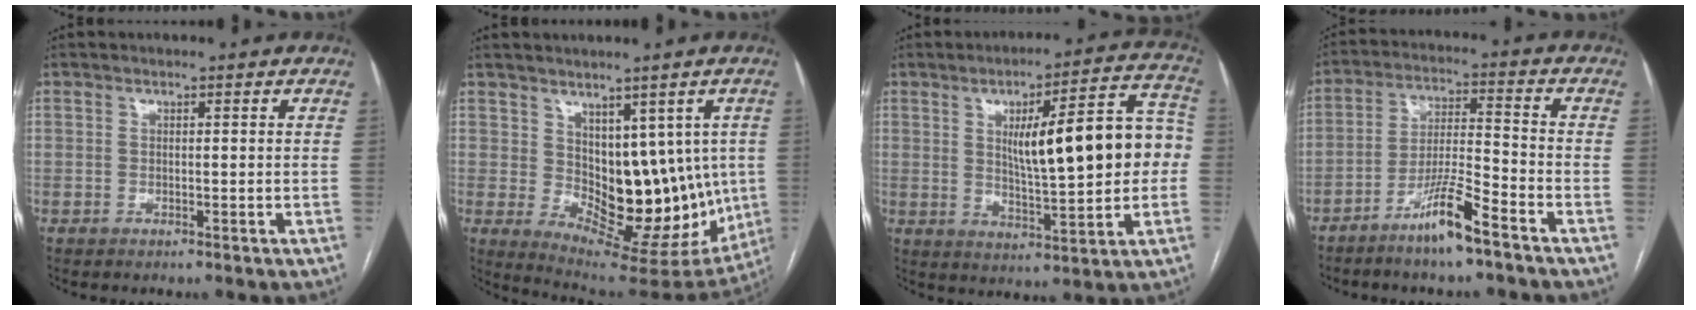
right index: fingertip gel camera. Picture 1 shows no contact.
{"total": 14.6, "force": [0.8, 8.3, 12.0], "torque": [-0.143, -0.002, 0.037]}
{"total": 16.5, "force": [1.6, 3.6, 16.1], "torque": [-0.221, 0.034, 0.031]}
{"total": 8.7, "force": [-6.0, 0.3, 6.3], "torque": [-0.122, -0.010, -0.115]}